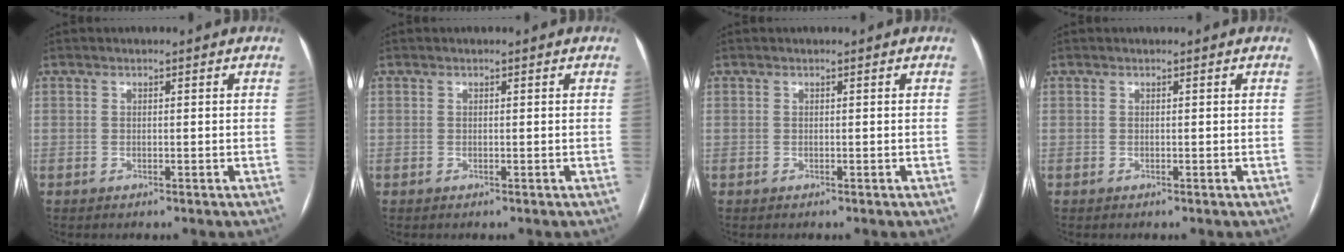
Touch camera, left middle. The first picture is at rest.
{"total": 0.0}
{"total": 0.0}
{"total": 0.0}